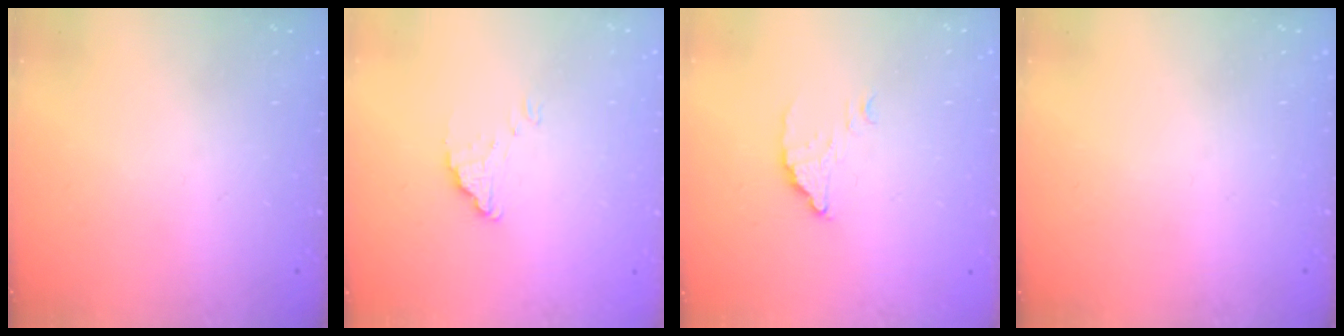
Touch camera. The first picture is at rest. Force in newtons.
{"total": 1.5, "press": 1.5, "slide": 0.1}
{"total": 2.2, "press": 2.2, "slide": 0.0}
{"total": 0.0}